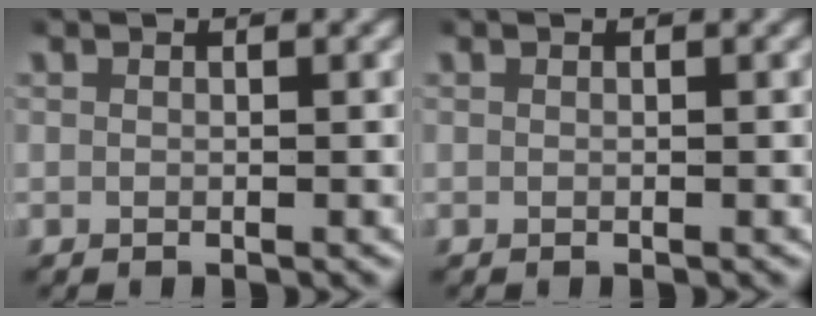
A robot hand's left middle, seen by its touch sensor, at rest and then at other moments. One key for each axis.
{"total": 0.0}